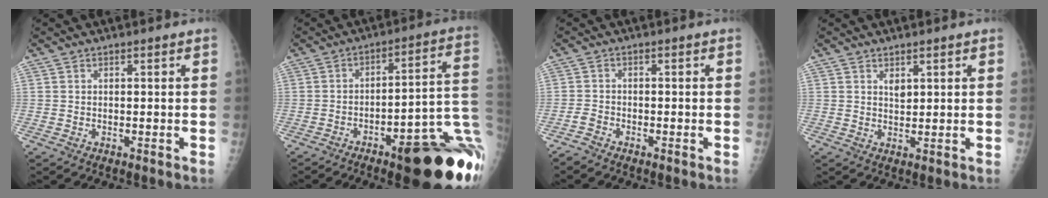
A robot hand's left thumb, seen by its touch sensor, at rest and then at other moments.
{"total": 24.3, "force": [-8.5, 6.6, 21.8], "torque": [-0.199, 0.052, -0.109]}
{"total": 1.6, "force": [-1.6, 0.4, 0.0], "torque": [-0.004, 0.002, -0.036]}
{"total": 1.9, "force": [1.2, 0.8, 1.3], "torque": [-0.016, -0.010, 0.023]}